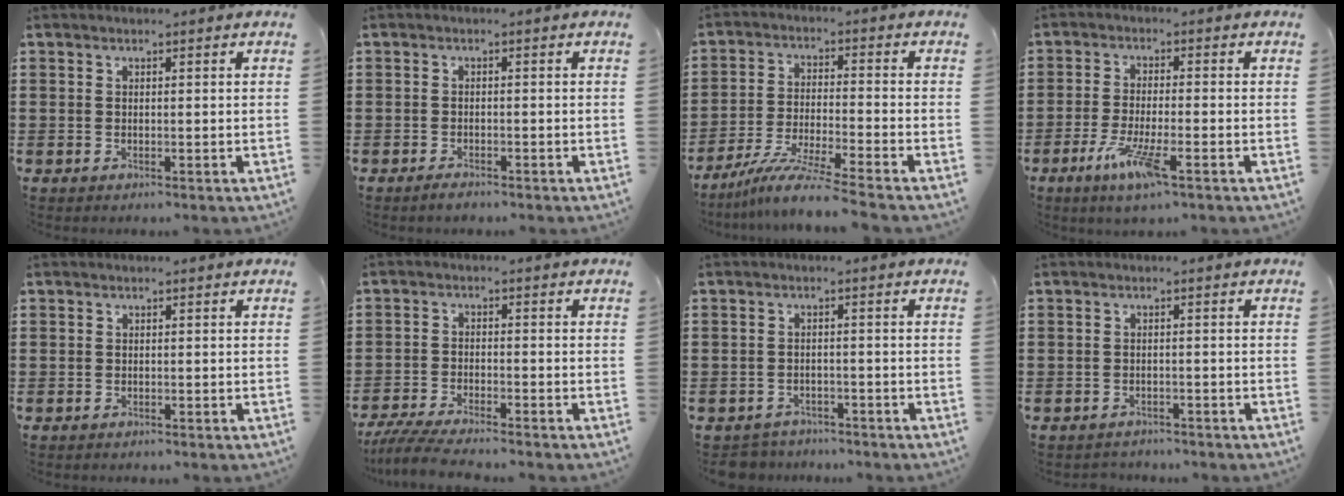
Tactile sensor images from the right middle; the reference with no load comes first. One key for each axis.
{"total": 1.2, "fx": -1.1, "fy": 0.3, "fz": 0.4, "tx": -0.012, "ty": -0.005, "tz": -0.020}
{"total": 8.0, "fx": -6.9, "fy": -0.3, "fz": 4.1, "tx": -0.078, "ty": -0.012, "tz": -0.131}
{"total": 6.7, "fx": -3.3, "fy": 1.1, "fz": 5.7, "tx": -0.121, "ty": -0.015, "tz": -0.060}
{"total": 0.5, "fx": -0.3, "fy": 0.4, "fz": -0.1, "tx": 0.002, "ty": 0.003, "tz": -0.008}
{"total": 4.7, "fx": -4.3, "fy": 0.3, "fz": 1.8, "tx": -0.050, "ty": -0.015, "tz": -0.088}
{"total": 2.5, "fx": -2.4, "fy": 0.5, "fz": -0.3, "tx": -0.005, "ty": -0.002, "tz": -0.054}
{"total": 1.4, "fx": -1.3, "fy": 0.3, "fz": -0.2, "tx": -0.002, "ty": 0.000, "tz": -0.031}